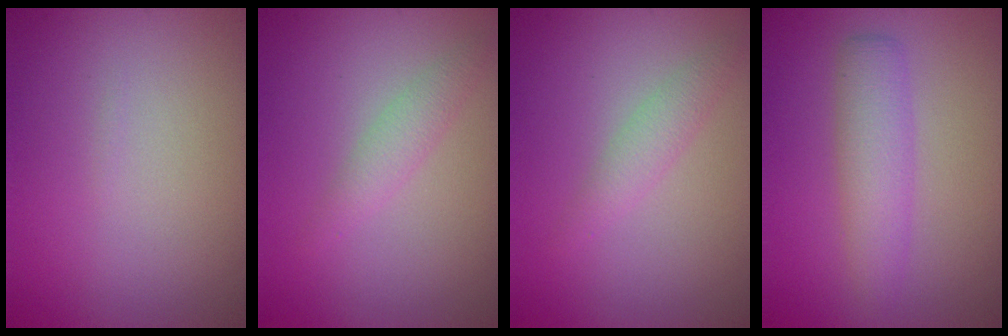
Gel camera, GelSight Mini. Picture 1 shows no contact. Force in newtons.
{"total": 1.6, "press": 1.6, "slide": 0.2}
{"total": 1.6, "press": 1.6, "slide": 0.2}
{"total": 3.2, "press": 3.2, "slide": 0.1}